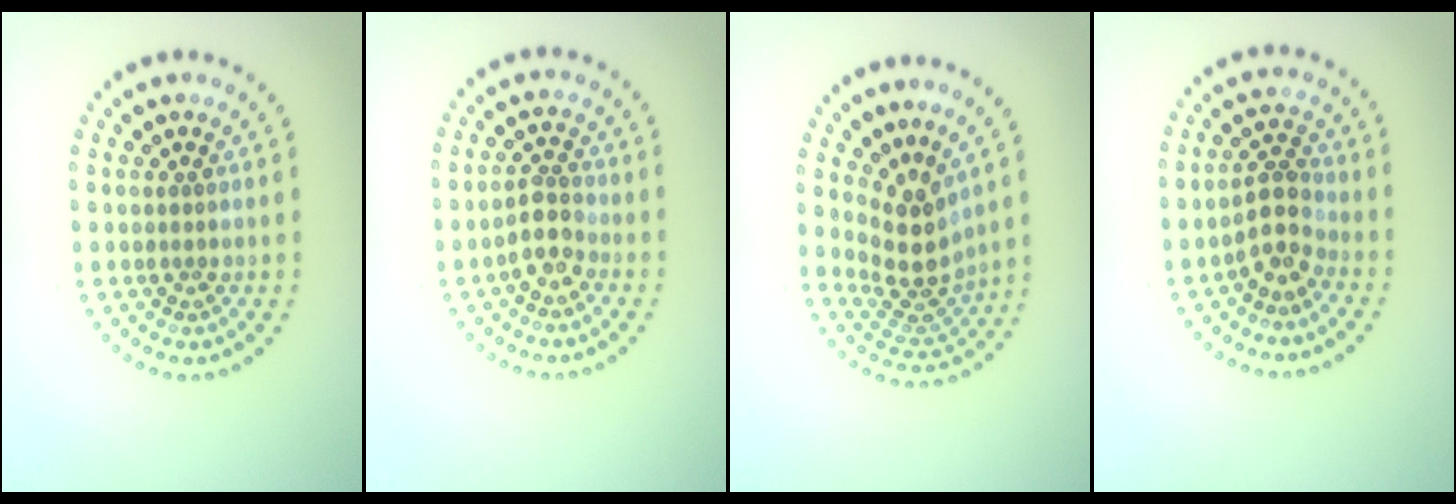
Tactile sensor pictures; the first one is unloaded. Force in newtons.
{"total": 2.5, "press": 2.1, "slide": 1.3}
{"total": 4.0, "press": 2.9, "slide": 2.7}
{"total": 2.9, "press": 2.5, "slide": 1.3}